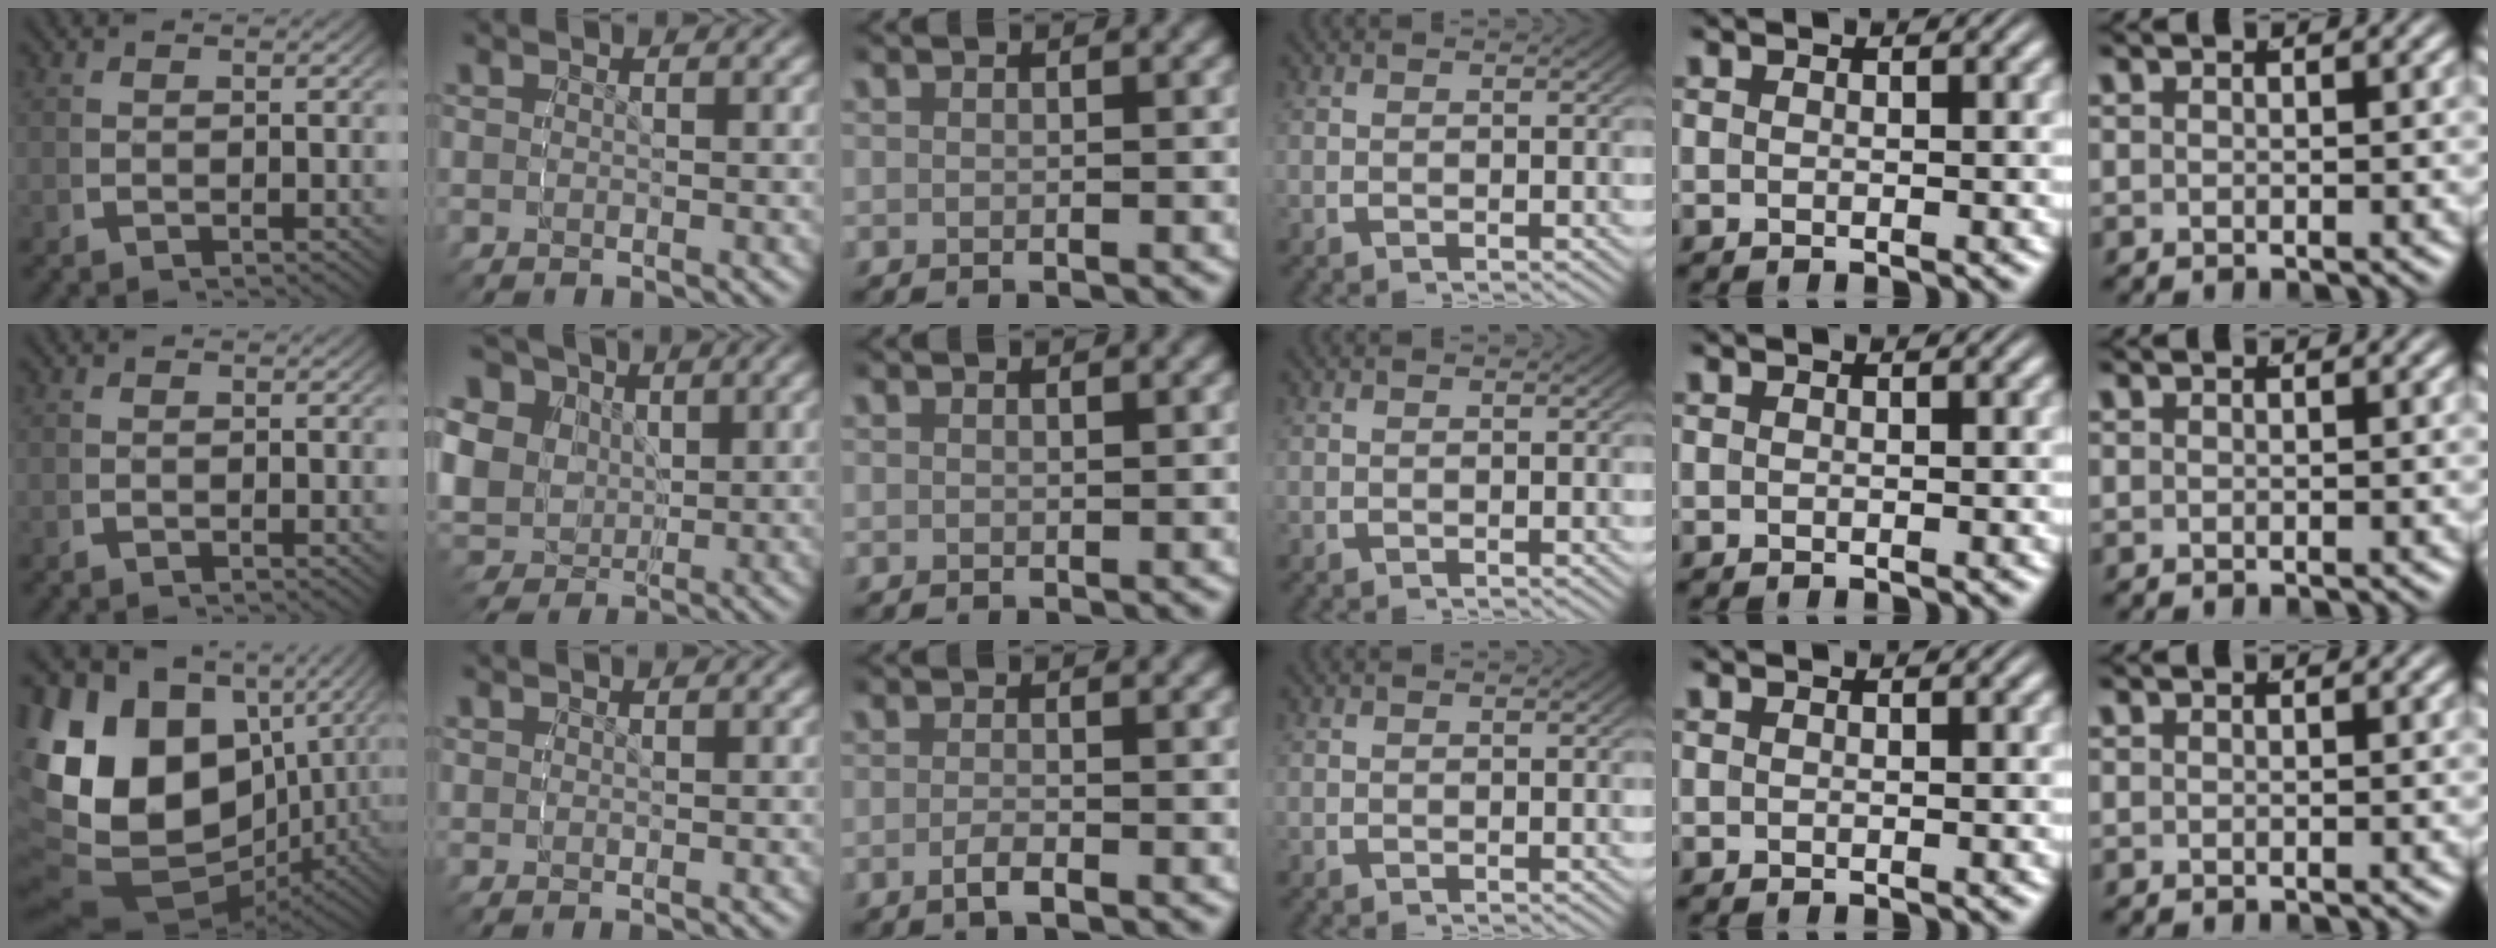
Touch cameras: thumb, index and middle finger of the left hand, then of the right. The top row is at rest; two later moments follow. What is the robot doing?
{"motion": "grasp_and_lifting", "object": "cloth"}